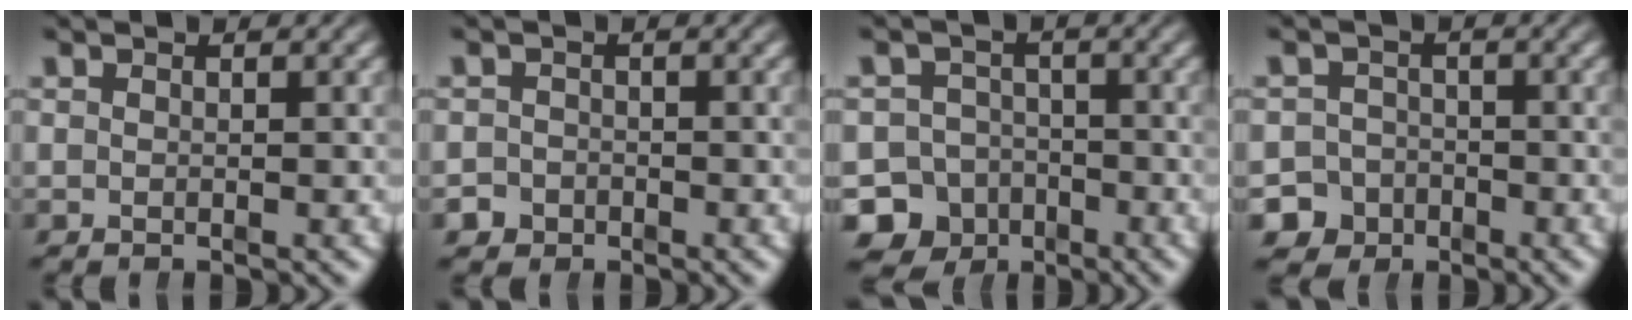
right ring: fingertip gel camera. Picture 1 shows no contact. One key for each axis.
{"total": 2.7, "fx": -1.7, "fy": 2.1, "fz": 0.0, "tx": -0.004, "ty": -0.020, "tz": -0.024}
{"total": 13.3, "fx": -6.2, "fy": 11.5, "fz": 2.7, "tx": -0.066, "ty": -0.064, "tz": -0.102}
{"total": 7.8, "fx": -4.1, "fy": 6.5, "fz": 1.5, "tx": -0.031, "ty": -0.033, "tz": -0.069}